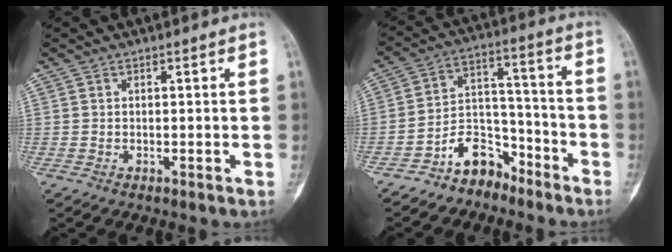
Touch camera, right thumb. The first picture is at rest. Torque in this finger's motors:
{"motor_torque": [1.23, 0.39, 0.60, -0.65, 0.07]}